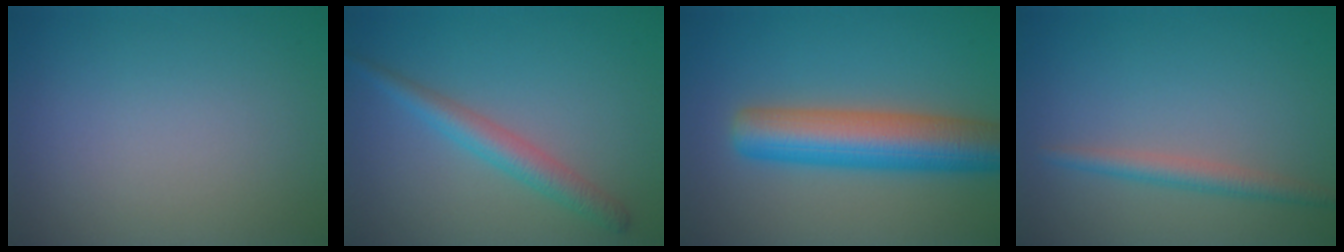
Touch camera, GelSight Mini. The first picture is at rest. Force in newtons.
{"total": 3.0, "press": 3.0, "slide": 0.1}
{"total": 8.4, "press": 8.3, "slide": 0.3}
{"total": 2.3, "press": 2.3, "slide": 0.1}